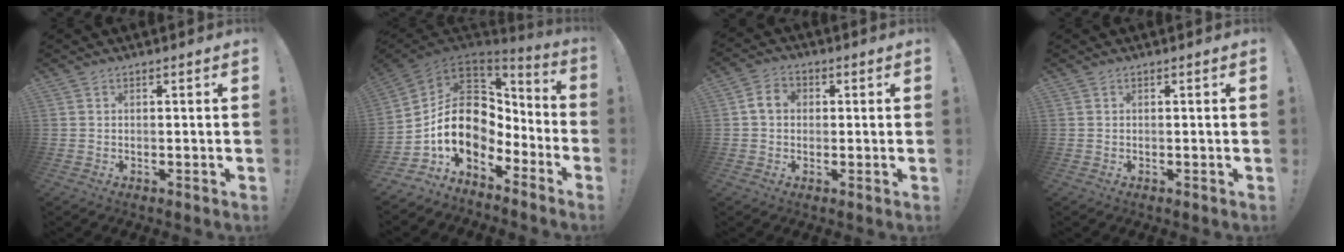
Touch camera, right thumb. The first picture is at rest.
{"total": 16.4, "force": [-0.5, 12.0, 11.1], "torque": [-0.202, -0.009, 0.009]}
{"total": 5.6, "force": [0.5, 4.4, 3.5], "torque": [-0.057, 0.014, 0.011]}
{"total": 0.0}